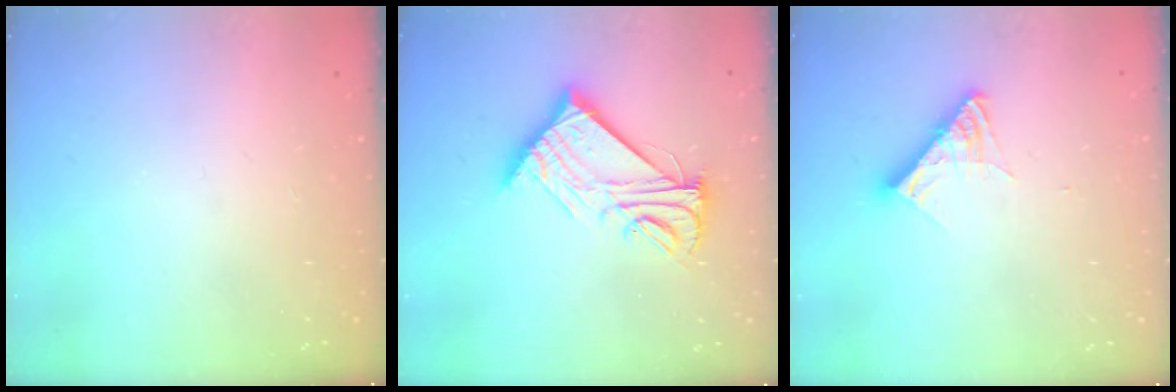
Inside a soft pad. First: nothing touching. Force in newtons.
{"total": 13.1, "press": 13.1, "slide": 0.7}
{"total": 10.7, "press": 10.7, "slide": 0.9}